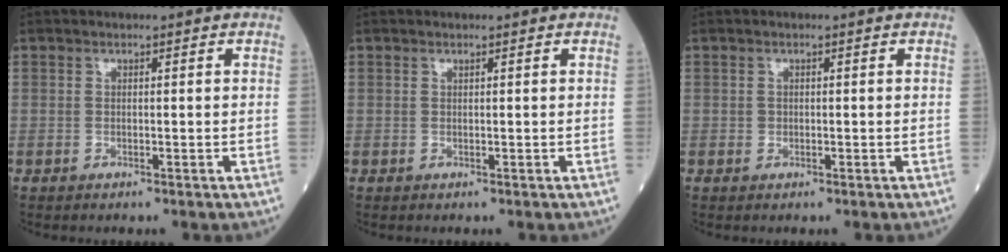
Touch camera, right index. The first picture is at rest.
{"total": 0.0}
{"total": 0.6, "force": [0.0, 0.5, 0.1], "torque": [0.002, 0.002, -0.001]}